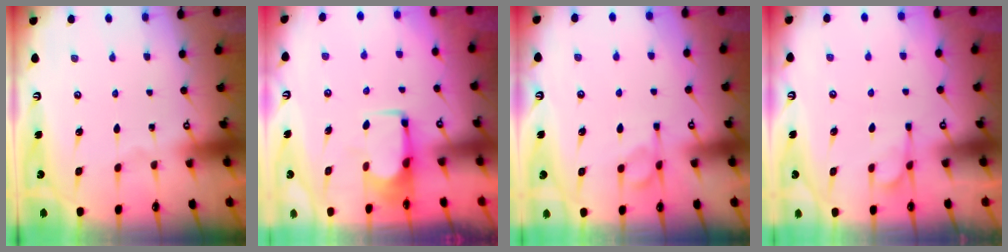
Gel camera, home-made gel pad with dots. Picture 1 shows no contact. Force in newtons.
{"total": 1.8, "press": 1.6, "slide": 0.8}
{"total": 6.1, "press": 6.1, "slide": 0.5}
{"total": 4.8, "press": 4.6, "slide": 1.3}